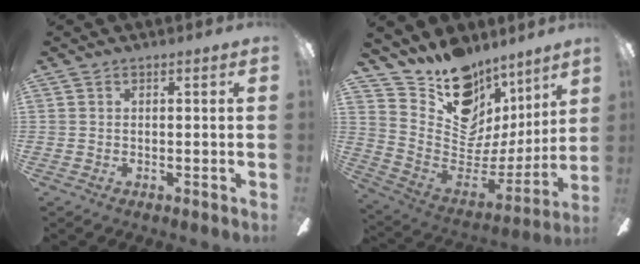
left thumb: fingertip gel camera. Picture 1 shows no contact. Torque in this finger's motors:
{"motor_torque": [0.18, 0.10, -0.70, -0.31, -0.01]}